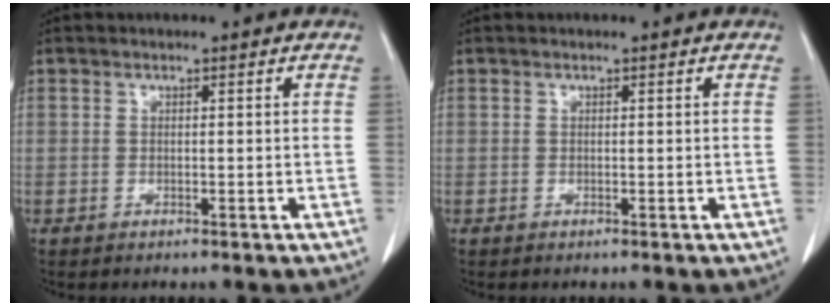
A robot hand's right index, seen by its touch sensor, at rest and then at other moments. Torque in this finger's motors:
{"motor_torque": [0.00, 0.00, 0.01, 0.00]}